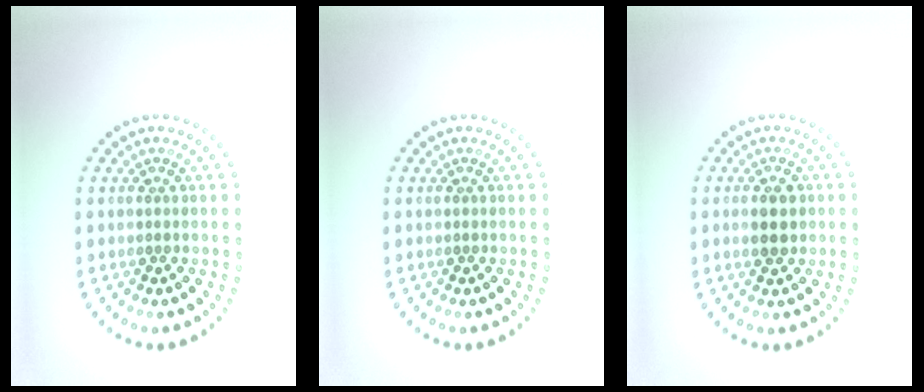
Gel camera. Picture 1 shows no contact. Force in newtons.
{"total": 0.0}
{"total": 2.2, "press": 2.2, "slide": 0.1}